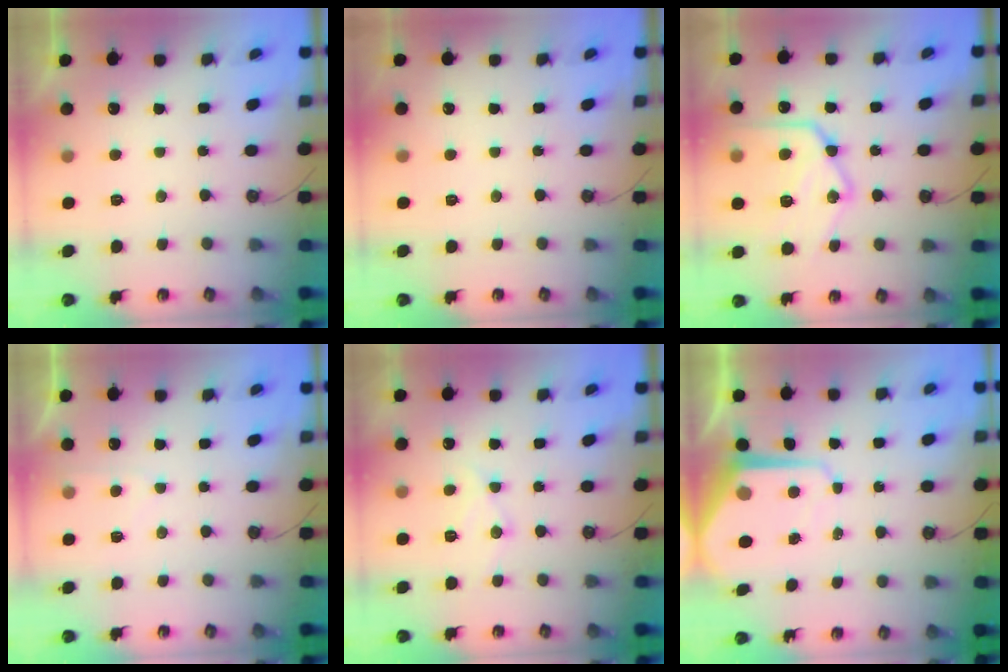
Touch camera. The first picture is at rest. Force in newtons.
{"total": 2.2, "press": 2.1, "slide": 0.3}
{"total": 21.6, "press": 21.6, "slide": 1.5}
{"total": 3.8, "press": 3.8, "slide": 0.4}
{"total": 10.5, "press": 10.4, "slide": 0.8}
{"total": 7.9, "press": 7.9, "slide": 0.7}